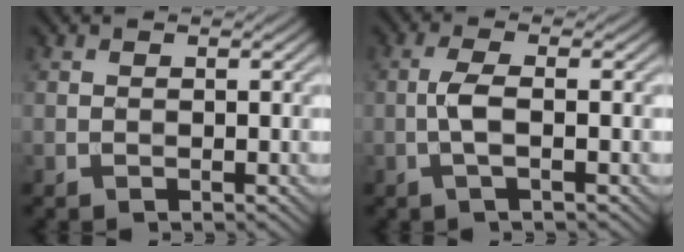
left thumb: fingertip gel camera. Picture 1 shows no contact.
{"total": 3.0, "force": [-0.6, 0.5, 2.9], "torque": [-0.066, 0.006, -0.021]}